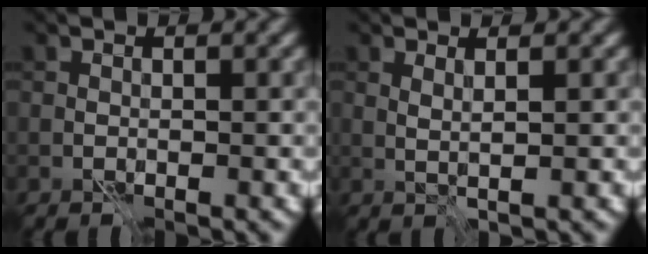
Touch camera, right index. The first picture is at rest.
{"total": 1.0, "force": [0.7, -0.1, 0.7], "torque": [-0.015, -0.001, 0.010]}